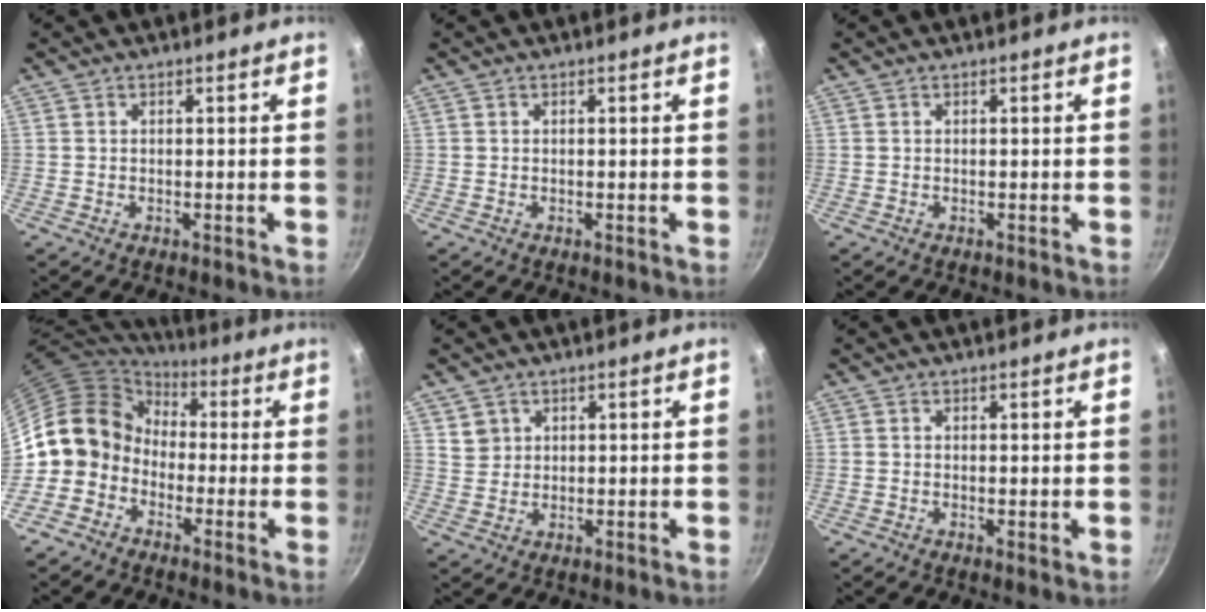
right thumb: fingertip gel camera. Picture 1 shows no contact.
{"total": 0.0}
{"total": 0.0}
{"total": 10.9, "force": [-1.3, 9.8, 4.7], "torque": [-0.048, 0.042, -0.043]}
{"total": 3.1, "force": [1.4, 2.7, 0.6], "torque": [0.010, 0.004, 0.029]}
{"total": 0.6, "force": [0.2, 0.3, 0.4], "torque": [-0.006, -0.006, 0.001]}